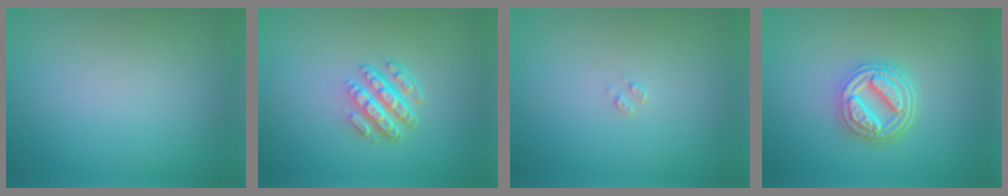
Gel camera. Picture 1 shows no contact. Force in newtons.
{"total": 4.3, "press": 3.0, "slide": 3.0}
{"total": 0.6, "press": 0.6, "slide": 0.2}
{"total": 4.7, "press": 3.7, "slide": 2.9}